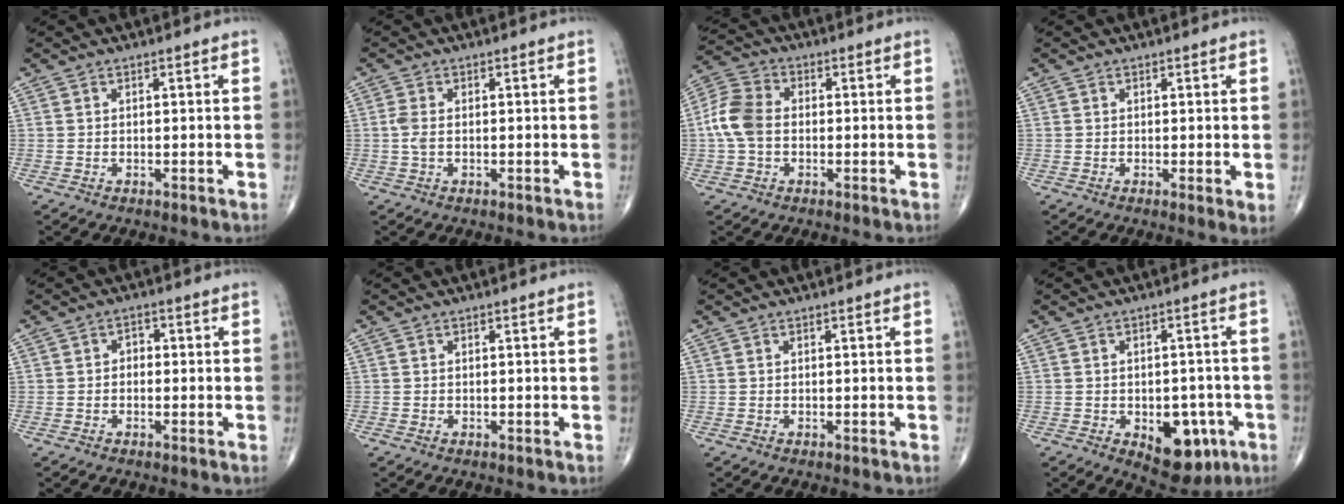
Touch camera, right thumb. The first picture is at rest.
{"total": 2.0, "force": [-0.1, 1.0, 1.8], "torque": [-0.050, 0.002, -0.003]}
{"total": 8.1, "force": [-0.5, 5.7, 5.7], "torque": [-0.120, 0.023, -0.021]}
{"total": 1.9, "force": [0.1, 0.5, 1.8], "torque": [-0.031, -0.008, -0.002]}
{"total": 2.0, "force": [-0.3, 1.6, 1.2], "torque": [-0.004, 0.011, -0.011]}
{"total": 0.0}
{"total": 0.0}
{"total": 10.9, "force": [-4.1, 6.4, 7.9], "torque": [-0.065, 0.016, -0.043]}